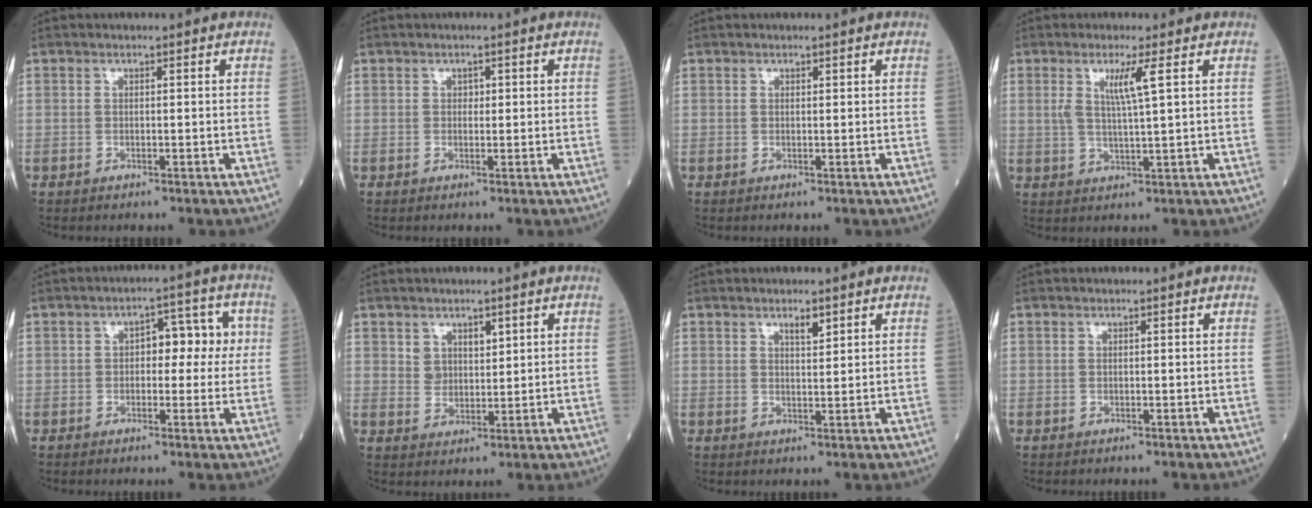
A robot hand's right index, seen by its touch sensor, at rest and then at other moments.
{"total": 0.9, "force": [0.2, 0.7, 0.5], "torque": [-0.004, 0.001, 0.002]}
{"total": 0.0}
{"total": 4.6, "force": [1.7, -0.5, 4.2], "torque": [-0.082, -0.006, 0.031]}
{"total": 6.3, "force": [0.6, 3.5, 5.2], "torque": [-0.060, 0.032, 0.007]}
{"total": 3.4, "force": [1.9, 2.4, 1.4], "torque": [-0.022, 0.004, 0.038]}
{"total": 2.1, "force": [1.4, 0.5, 1.4], "torque": [-0.024, -0.001, 0.025]}
{"total": 0.0}